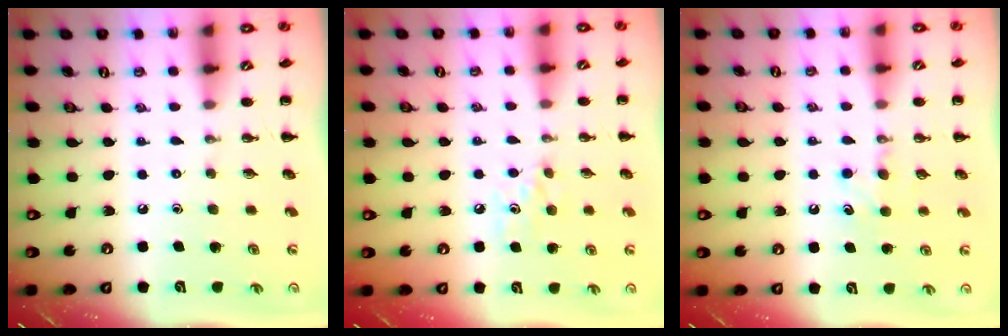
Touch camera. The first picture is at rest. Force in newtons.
{"total": 5.8, "press": 5.6, "slide": 1.7}
{"total": 6.1, "press": 5.9, "slide": 1.5}